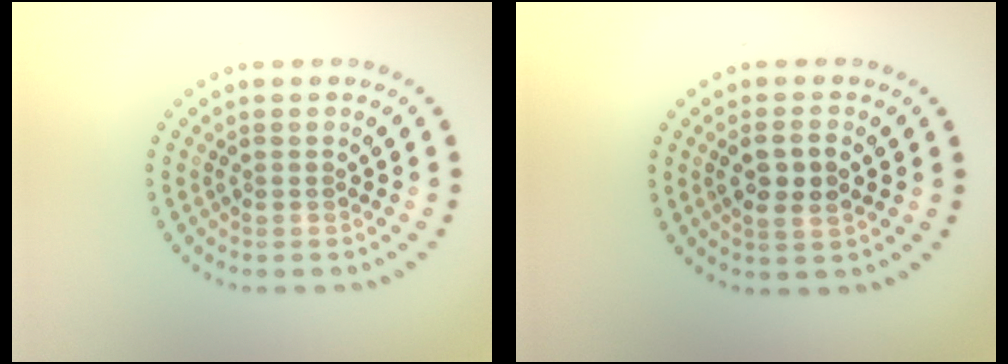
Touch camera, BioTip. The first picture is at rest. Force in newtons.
{"total": 2.8, "press": 2.8, "slide": 0.6}